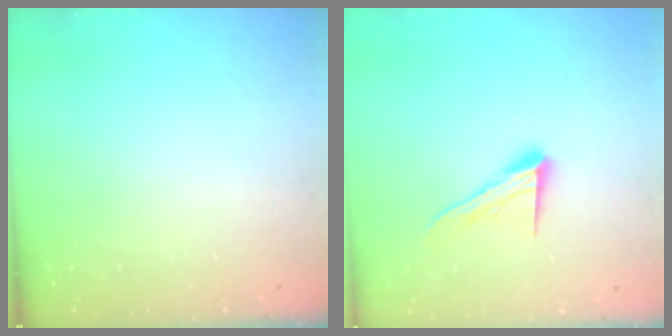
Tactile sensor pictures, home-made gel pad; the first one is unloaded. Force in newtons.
{"total": 12.0, "press": 12.0, "slide": 1.0}